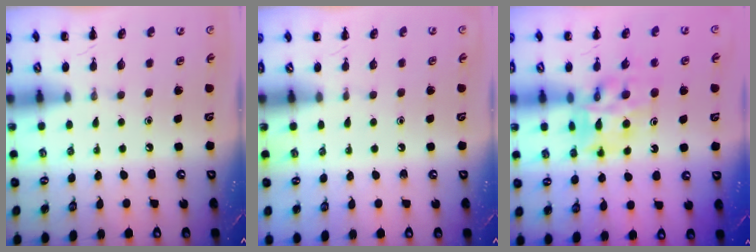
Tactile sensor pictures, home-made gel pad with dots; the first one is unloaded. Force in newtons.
{"total": 0.0}
{"total": 11.1, "press": 10.5, "slide": 3.7}